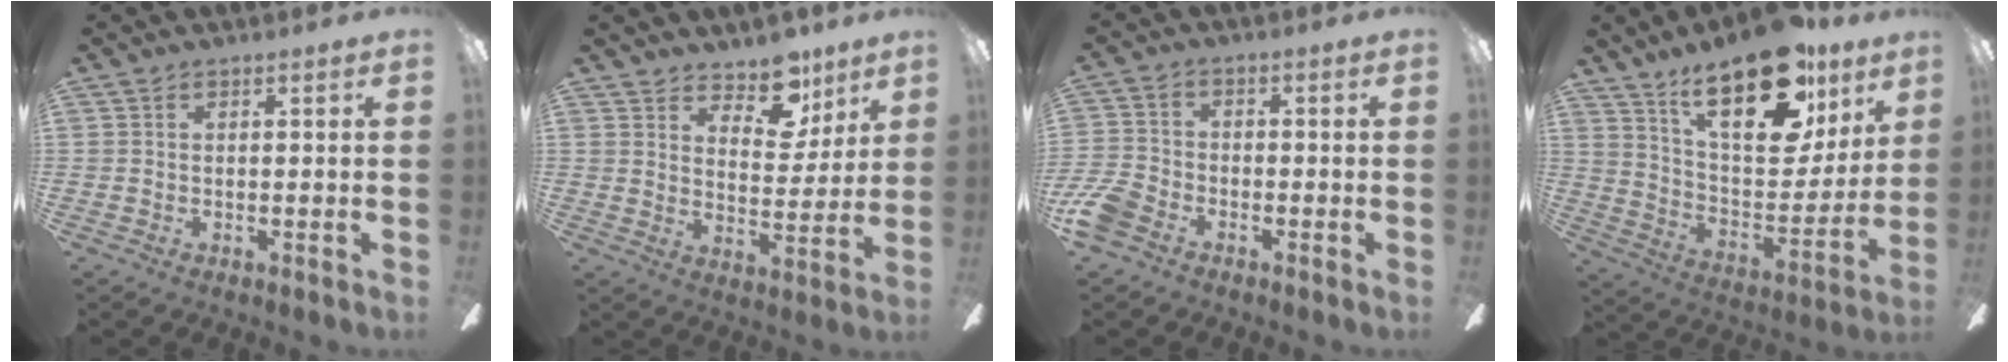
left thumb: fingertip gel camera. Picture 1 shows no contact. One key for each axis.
{"total": 10.7, "fx": 8.4, "fy": 5.2, "fz": 4.3, "tx": -0.058, "ty": -0.050, "tz": 0.151}
{"total": 7.1, "fx": -4.3, "fy": 4.5, "fz": 3.5, "tx": -0.087, "ty": 0.018, "tz": -0.086}
{"total": 24.9, "fx": 16.4, "fy": 10.6, "fz": 15.5, "tx": -0.235, "ty": -0.095, "tz": 0.284}